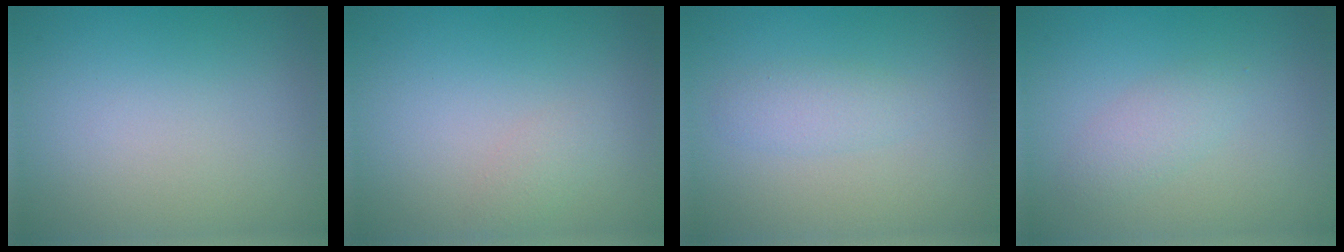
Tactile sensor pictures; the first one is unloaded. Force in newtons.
{"total": 1.0, "press": 1.0, "slide": 0.1}
{"total": 1.6, "press": 1.6, "slide": 0.1}
{"total": 1.7, "press": 1.7, "slide": 0.1}